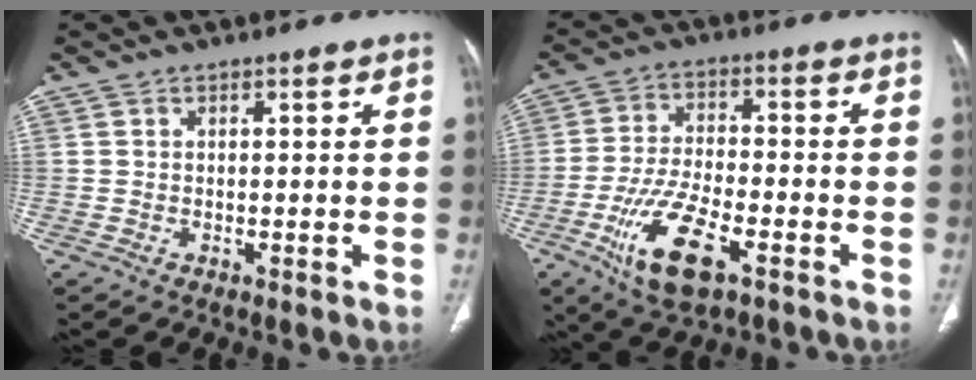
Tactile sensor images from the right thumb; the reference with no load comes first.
{"total": 13.0, "force": [-6.0, 5.1, 10.4], "torque": [-0.203, 0.011, -0.105]}